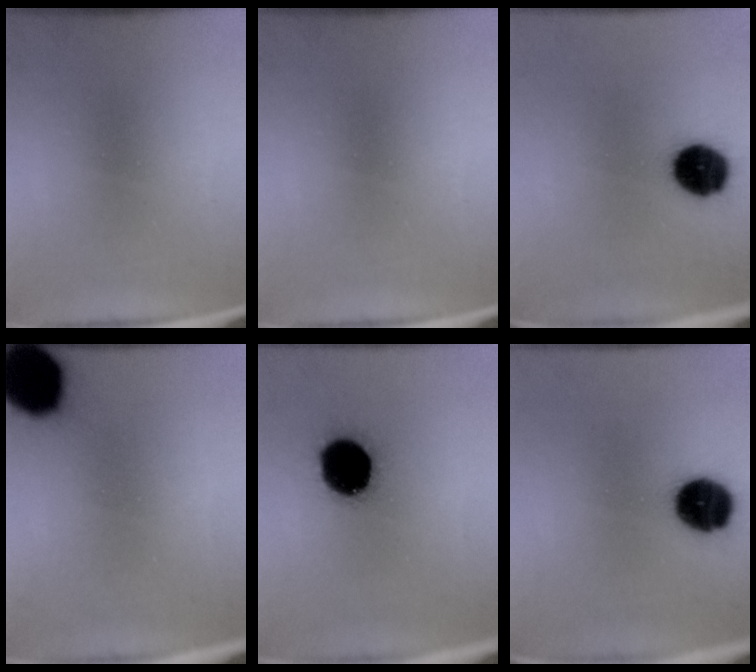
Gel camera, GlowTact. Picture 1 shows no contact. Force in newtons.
{"total": 0.0}
{"total": 11.4}
{"total": 16.8}
{"total": 17.4}
{"total": 12.4}